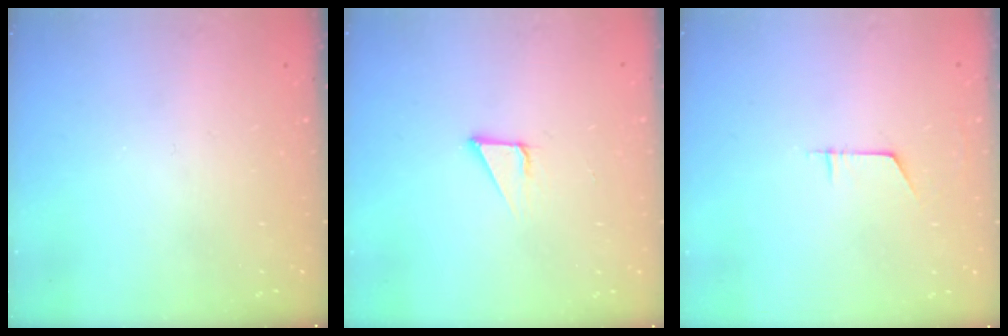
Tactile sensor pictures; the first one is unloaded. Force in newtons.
{"total": 3.3, "press": 3.3, "slide": 0.1}
{"total": 5.7, "press": 5.7, "slide": 0.5}